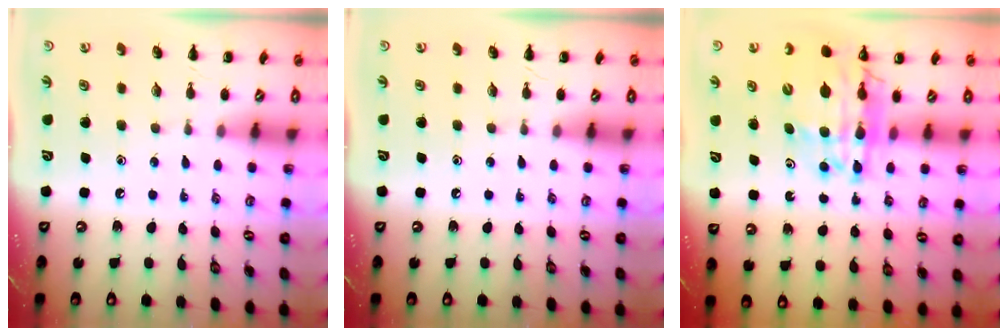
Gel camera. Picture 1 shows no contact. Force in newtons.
{"total": 0.0}
{"total": 16.8, "press": 16.2, "slide": 4.5}